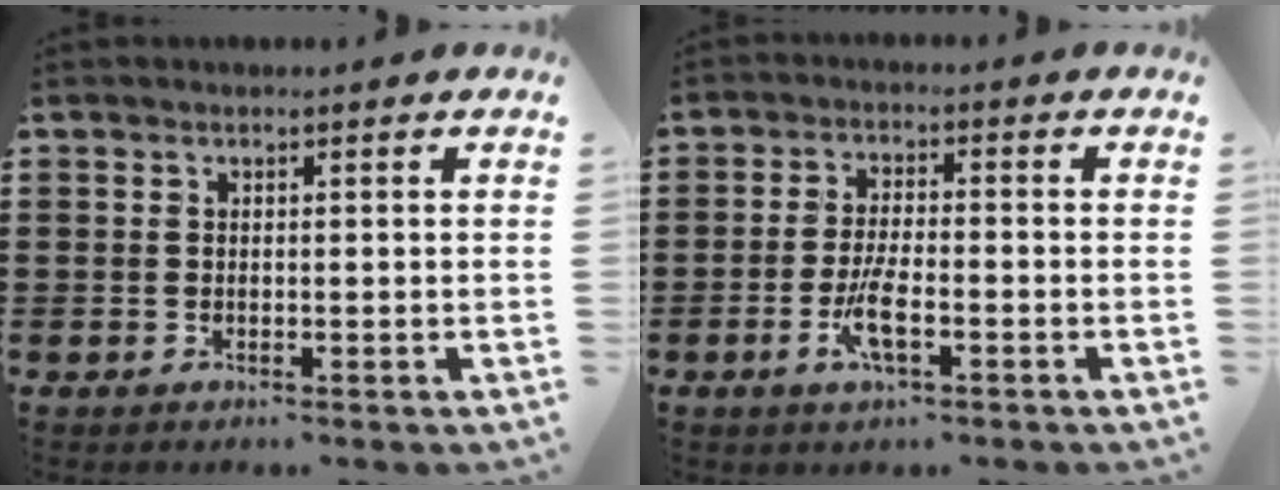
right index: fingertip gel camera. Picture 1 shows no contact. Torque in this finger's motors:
{"motor_torque": [1.11, 1.03, 0.60, 0.20]}